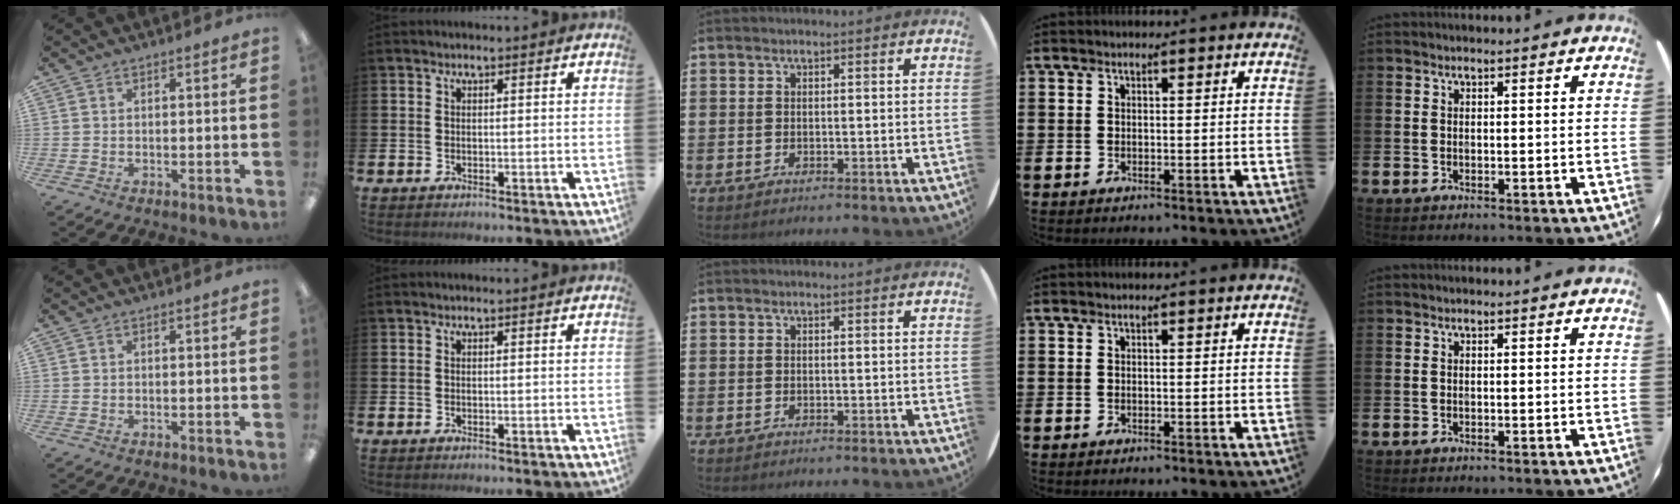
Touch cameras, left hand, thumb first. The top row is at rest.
{}